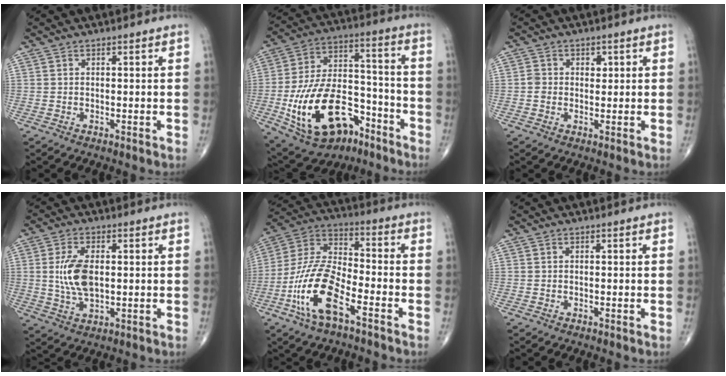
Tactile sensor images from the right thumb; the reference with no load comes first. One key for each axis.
{"total": 22.7, "fx": -9.9, "fy": 13.2, "fz": 15.7, "tx": -0.268, "ty": 0.072, "tz": -0.151}
{"total": 2.7, "fx": 0.4, "fy": 2.4, "fz": 1.3, "tx": 0.000, "ty": 0.003, "tz": 0.003}
{"total": 8.3, "fx": 0.7, "fy": 4.2, "fz": 7.1, "tx": -0.146, "ty": -0.005, "tz": 0.017}
{"total": 15.4, "fx": -7.0, "fy": 6.0, "fz": 12.4, "tx": -0.257, "ty": 0.040, "tz": -0.138}
{"total": 0.0}